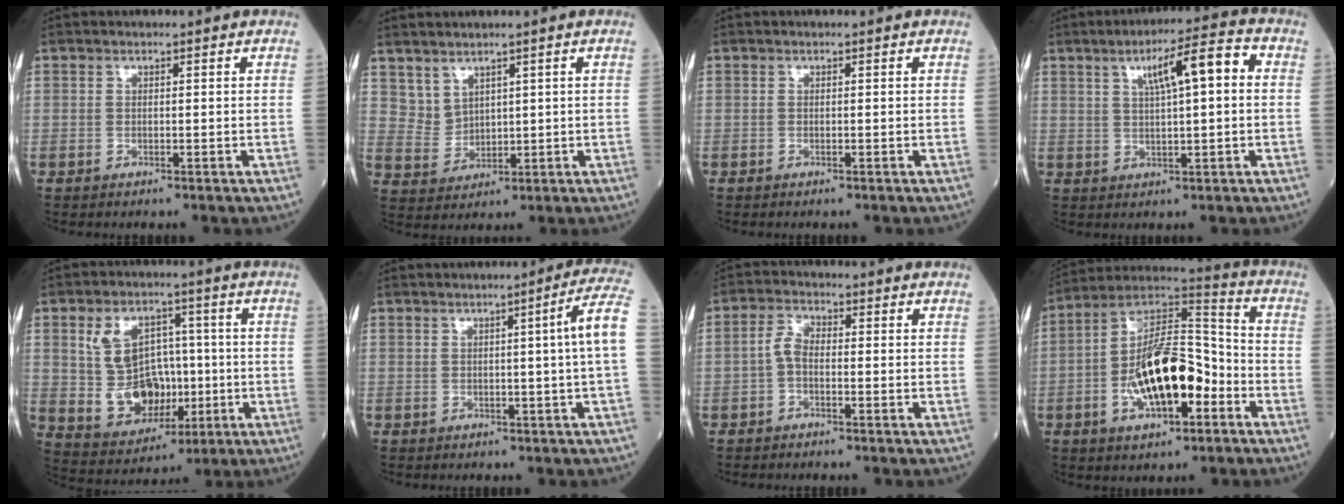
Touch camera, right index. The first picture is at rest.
{"total": 3.6, "force": [2.5, 2.4, 0.7], "torque": [-0.019, 0.002, 0.064]}
{"total": 0.0}
{"total": 7.9, "force": [2.2, 1.3, 7.4], "torque": [-0.120, 0.020, 0.033]}
{"total": 11.5, "force": [0.7, 8.1, 8.1], "torque": [-0.163, 0.023, 0.029]}
{"total": 6.1, "force": [0.4, -1.5, 5.9], "torque": [-0.072, 0.001, 0.004]}
{"total": 2.9, "force": [-0.7, 1.5, 2.4], "torque": [-0.047, 0.007, -0.018]}
{"total": 16.3, "force": [-4.7, 6.0, 14.4], "torque": [-0.265, 0.021, -0.079]}